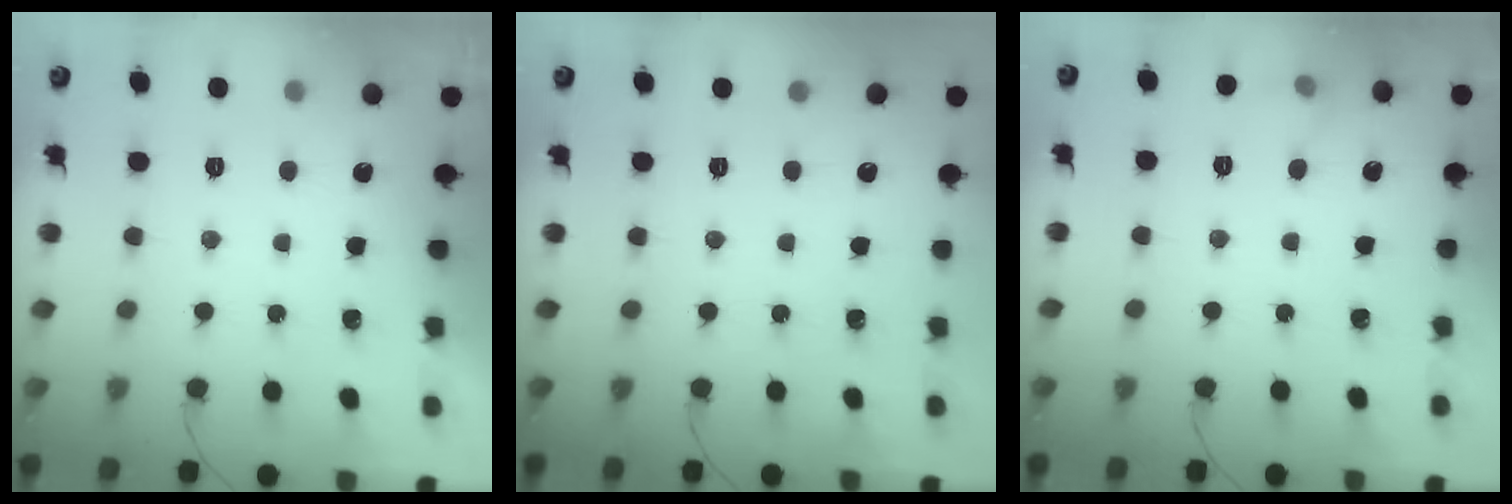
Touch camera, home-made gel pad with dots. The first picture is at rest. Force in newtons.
{"total": 0.0}
{"total": 5.8, "press": 5.6, "slide": 1.4}